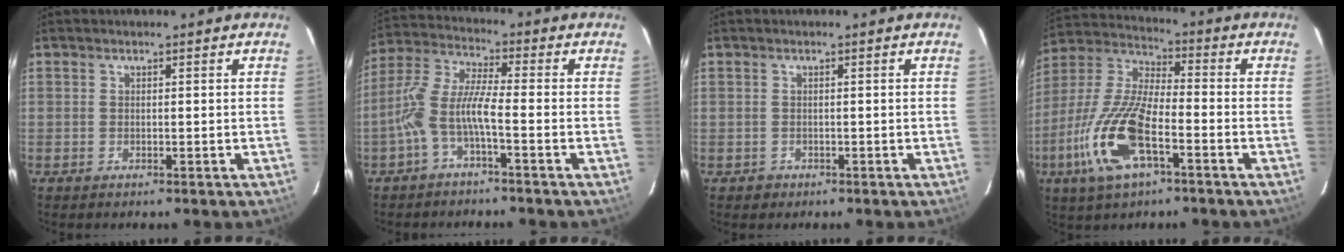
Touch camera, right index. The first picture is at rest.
{"total": 7.6, "force": [-3.0, 1.1, 6.9], "torque": [-0.167, 0.015, -0.060]}
{"total": 1.5, "force": [-0.6, 1.4, 0.1], "torque": [-0.002, 0.003, -0.005]}
{"total": 16.8, "force": [-6.9, 6.0, 14.1], "torque": [-0.307, -0.012, -0.142]}